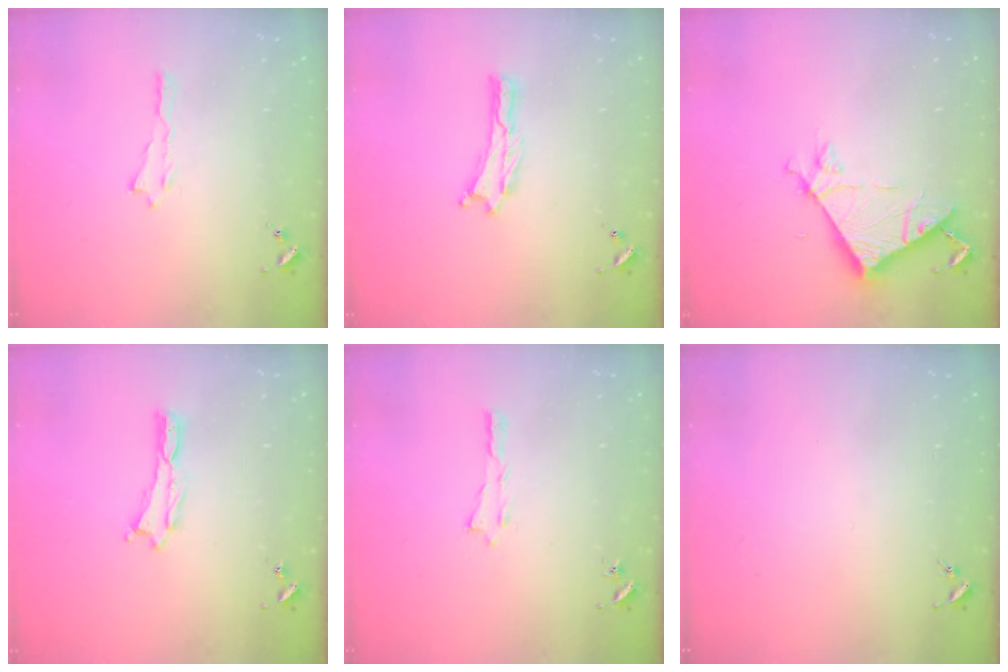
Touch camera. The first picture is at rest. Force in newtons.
{"total": 0.0}
{"total": 7.2, "press": 7.2, "slide": 0.4}
{"total": 0.0}
{"total": 0.0}
{"total": 0.0}